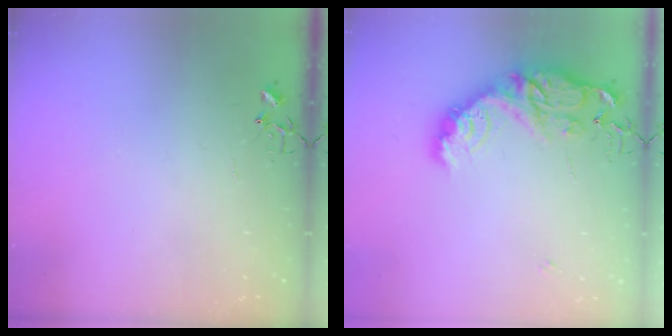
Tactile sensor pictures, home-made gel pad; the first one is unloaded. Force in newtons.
{"total": 16.9, "press": 16.9, "slide": 0.5}